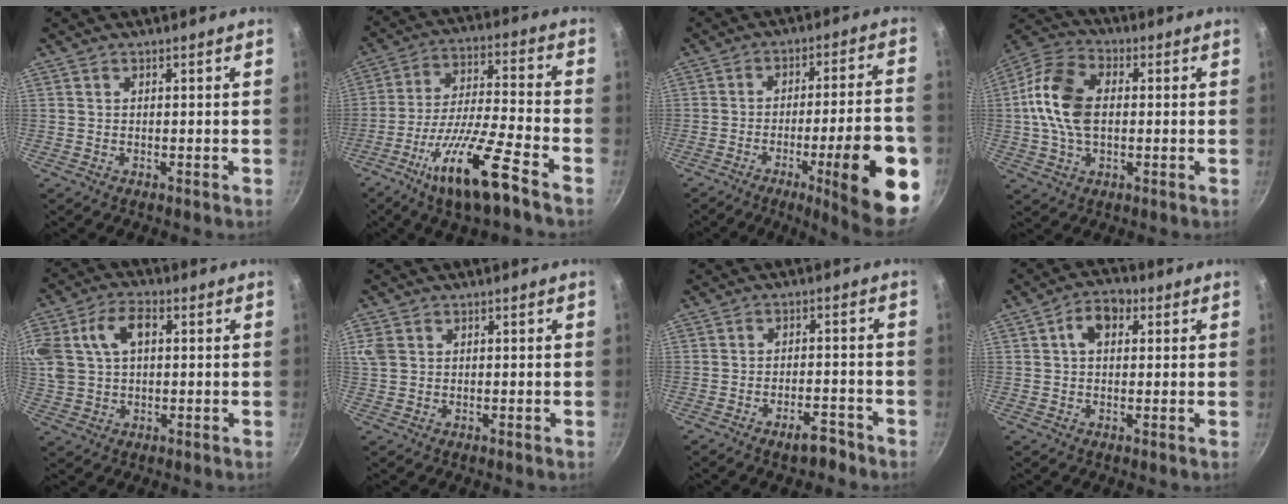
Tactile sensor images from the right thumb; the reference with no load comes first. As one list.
[{"total": 16.0, "force": [-9.1, 2.4, 12.9], "torque": [-0.245, 0.040, -0.169]}, {"total": 20.5, "force": [-7.6, 3.9, 18.7], "torque": [-0.234, 0.029, -0.101]}, {"total": 13.6, "force": [0.5, 8.9, 10.2], "torque": [-0.183, 0.022, -0.007]}, {"total": 17.7, "force": [4.4, 12.6, 11.6], "torque": [-0.272, 0.043, 0.082]}, {"total": 3.5, "force": [1.1, 2.7, 1.9], "torque": [-0.037, 0.002, 0.025]}, {"total": 4.6, "force": [-3.3, 1.6, 2.8], "torque": [-0.027, 0.026, -0.043]}, {"total": 6.1, "force": [1.8, 4.1, 4.1], "torque": [-0.042, 0.008, 0.019]}]